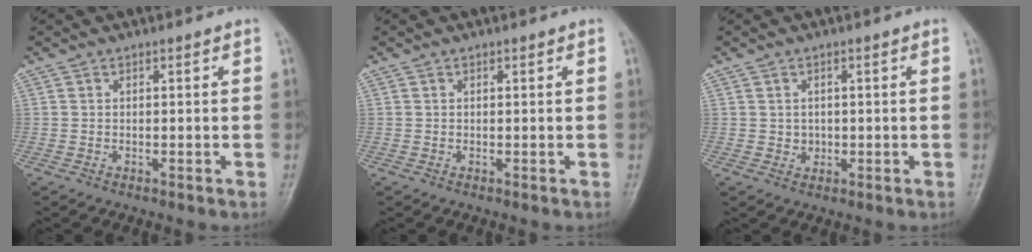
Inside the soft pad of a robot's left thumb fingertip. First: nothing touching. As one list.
[{"total": 0.0}, {"total": 1.9, "force": [0.0, 1.8, 0.6], "torque": [0.003, 0.004, 0.002]}]